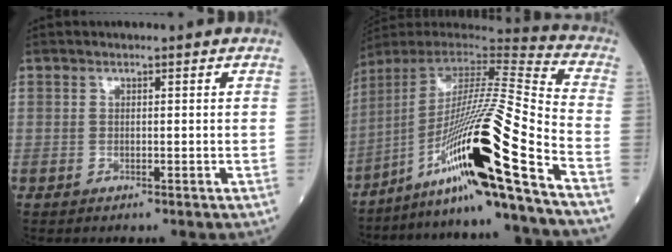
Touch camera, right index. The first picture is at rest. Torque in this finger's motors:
{"motor_torque": [1.85, -0.29, 1.05, 0.21]}